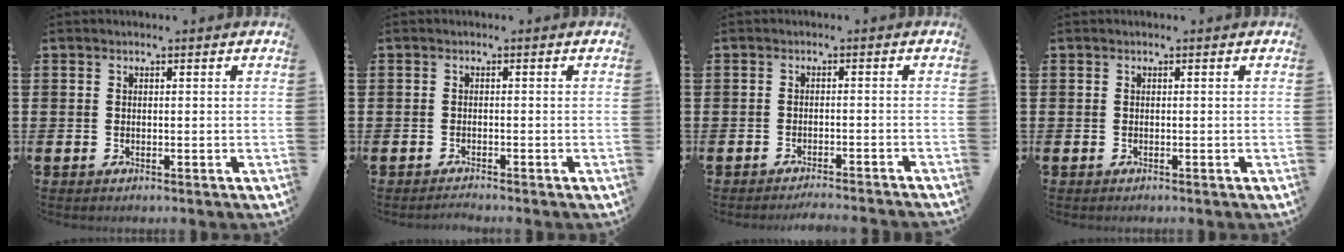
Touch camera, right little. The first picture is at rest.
{"total": 0.7, "force": [-0.7, -0.1, 0.2], "torque": [-0.004, -0.003, -0.014]}
{"total": 1.5, "force": [-1.4, -0.3, 0.2], "torque": [-0.003, 0.002, -0.028]}
{"total": 0.0}